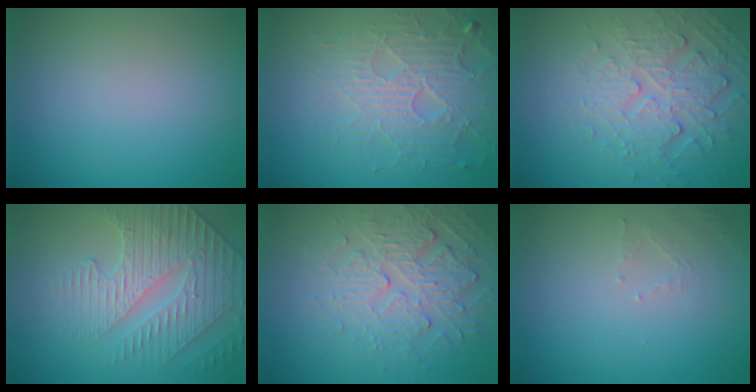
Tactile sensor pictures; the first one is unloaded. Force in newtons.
{"total": 4.2, "press": 4.2, "slide": 0.7}
{"total": 5.3, "press": 3.7, "slide": 3.7}
{"total": 4.2, "press": 4.1, "slide": 0.6}
{"total": 4.0, "press": 3.5, "slide": 2.0}
{"total": 1.4, "press": 1.3, "slide": 0.3}